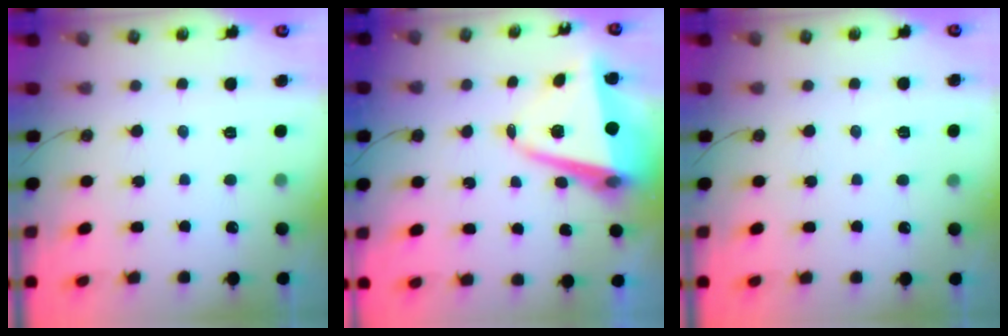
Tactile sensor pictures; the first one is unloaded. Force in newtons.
{"total": 10.8, "press": 10.7, "slide": 1.6}
{"total": 4.6, "press": 2.3, "slide": 4.0}